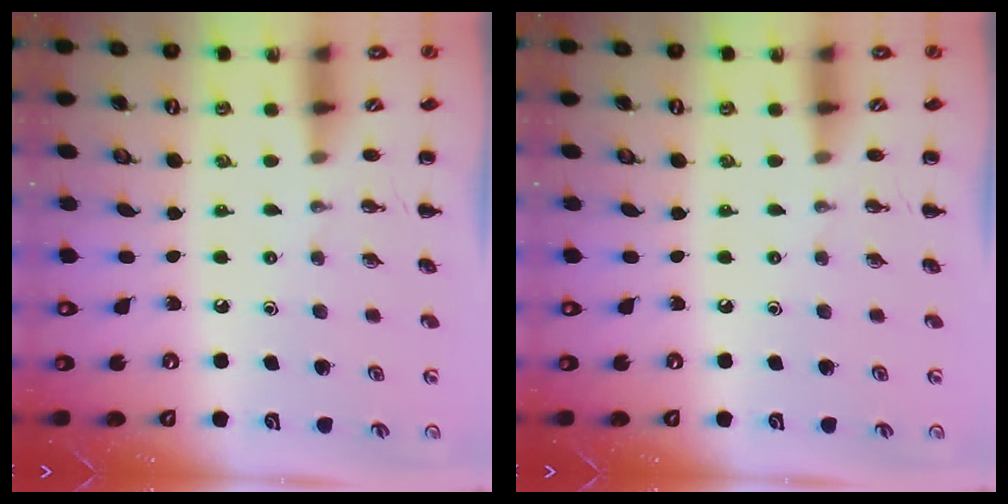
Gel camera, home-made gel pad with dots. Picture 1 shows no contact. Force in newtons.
{"total": 0.0}